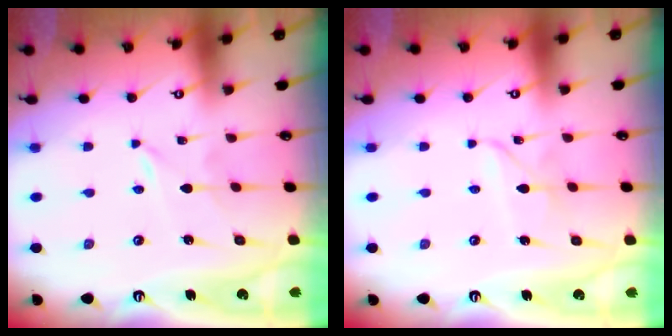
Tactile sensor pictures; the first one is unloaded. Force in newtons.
{"total": 2.5, "press": 2.5, "slide": 0.1}